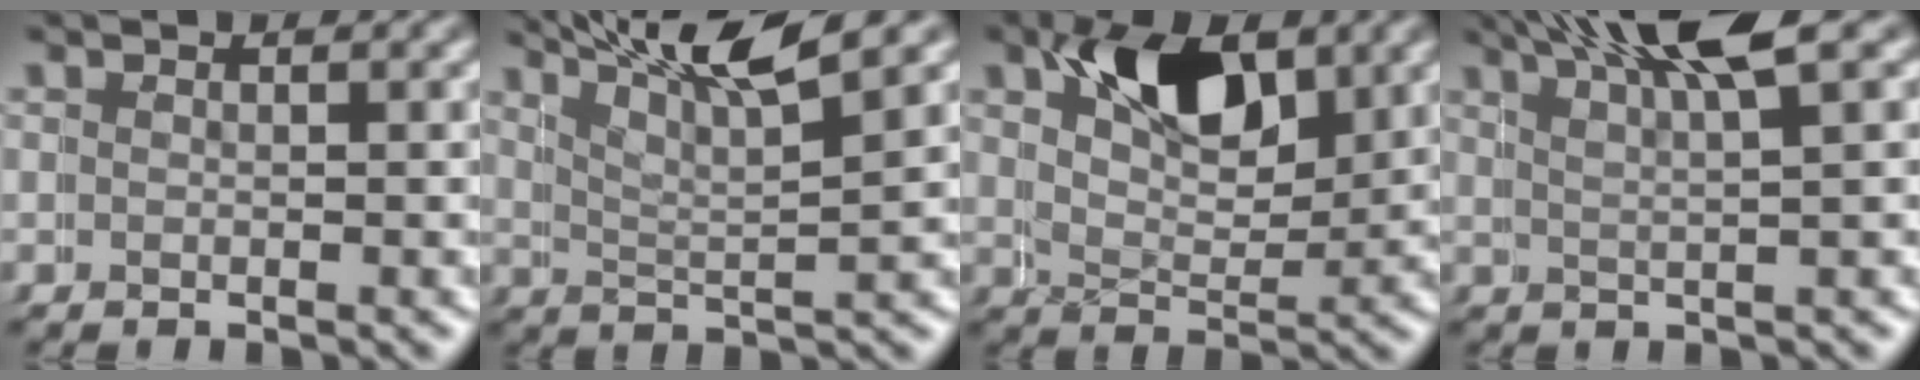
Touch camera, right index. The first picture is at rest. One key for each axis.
{"total": 8.1, "fx": 6.6, "fy": 0.8, "fz": 4.5, "tx": -0.077, "ty": 0.010, "tz": 0.102}
{"total": 7.4, "fx": 4.1, "fy": 3.9, "fz": 4.7, "tx": -0.091, "ty": -0.006, "tz": 0.071}
{"total": 6.4, "fx": 4.6, "fy": 0.4, "fz": 4.4, "tx": -0.073, "ty": 0.014, "tz": 0.075}